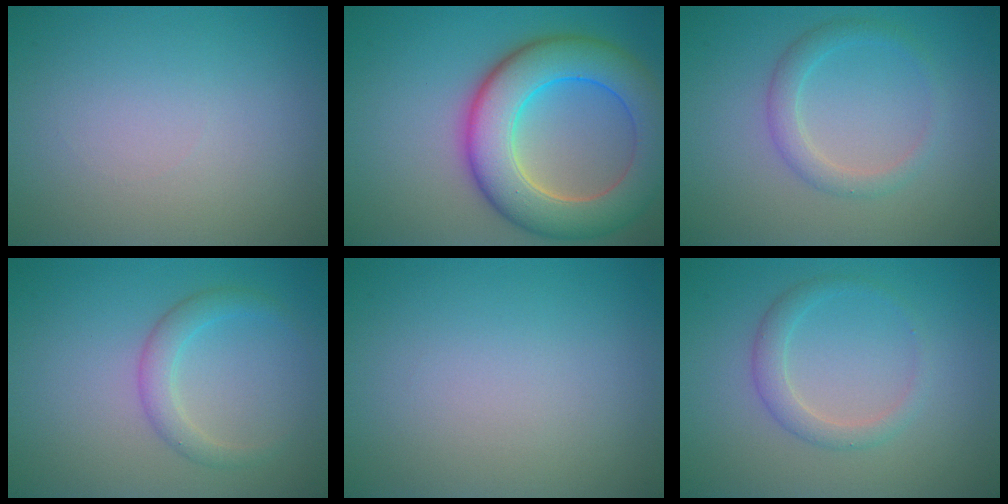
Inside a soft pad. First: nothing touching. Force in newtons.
{"total": 9.6, "press": 9.6, "slide": 0.5}
{"total": 2.1, "press": 2.1, "slide": 0.0}
{"total": 2.2, "press": 2.2, "slide": 0.1}
{"total": 0.0}
{"total": 1.5, "press": 1.5, "slide": 0.0}